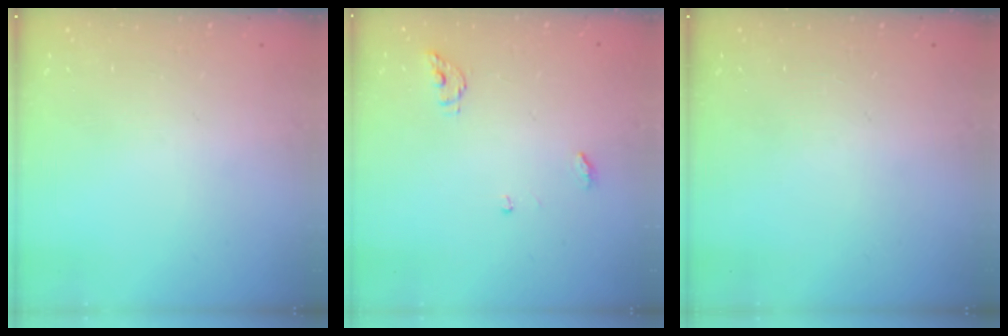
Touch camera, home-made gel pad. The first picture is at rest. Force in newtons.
{"total": 4.8, "press": 4.8, "slide": 0.4}
{"total": 0.0}